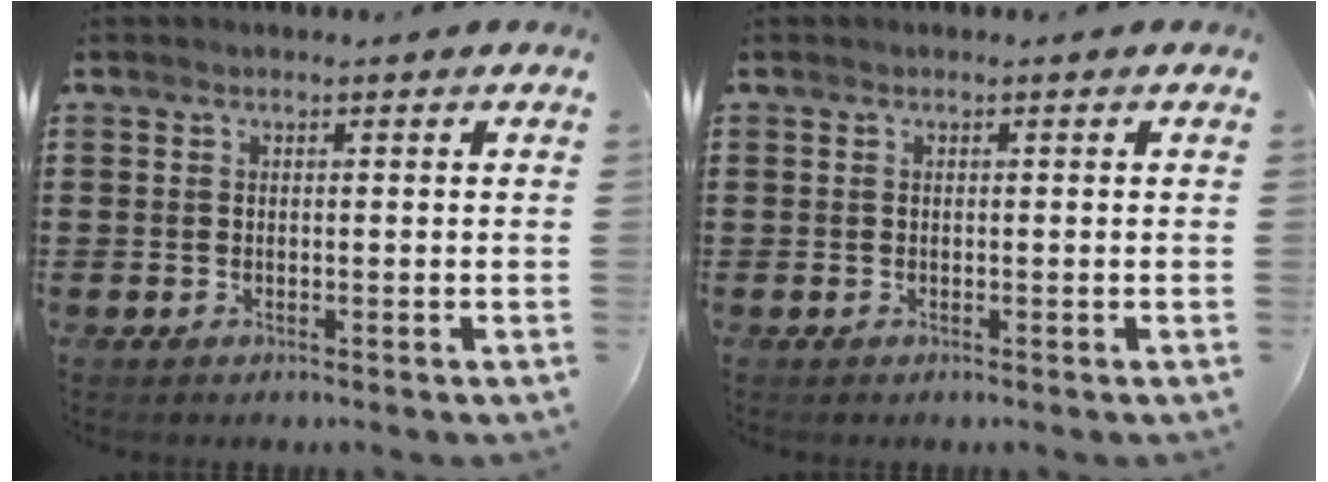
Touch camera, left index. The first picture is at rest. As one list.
[{"total": 0.0}]